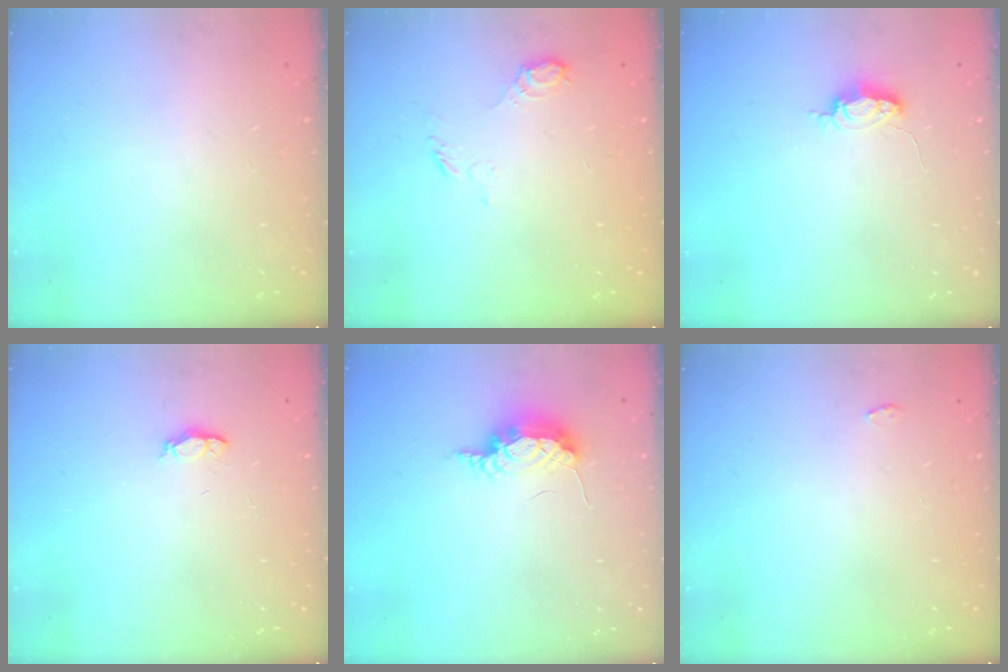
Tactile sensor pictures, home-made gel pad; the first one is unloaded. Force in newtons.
{"total": 6.6, "press": 6.5, "slide": 0.7}
{"total": 4.0, "press": 3.9, "slide": 0.5}
{"total": 4.1, "press": 3.6, "slide": 1.9}
{"total": 7.5, "press": 7.2, "slide": 2.0}
{"total": 2.2, "press": 2.1, "slide": 0.3}